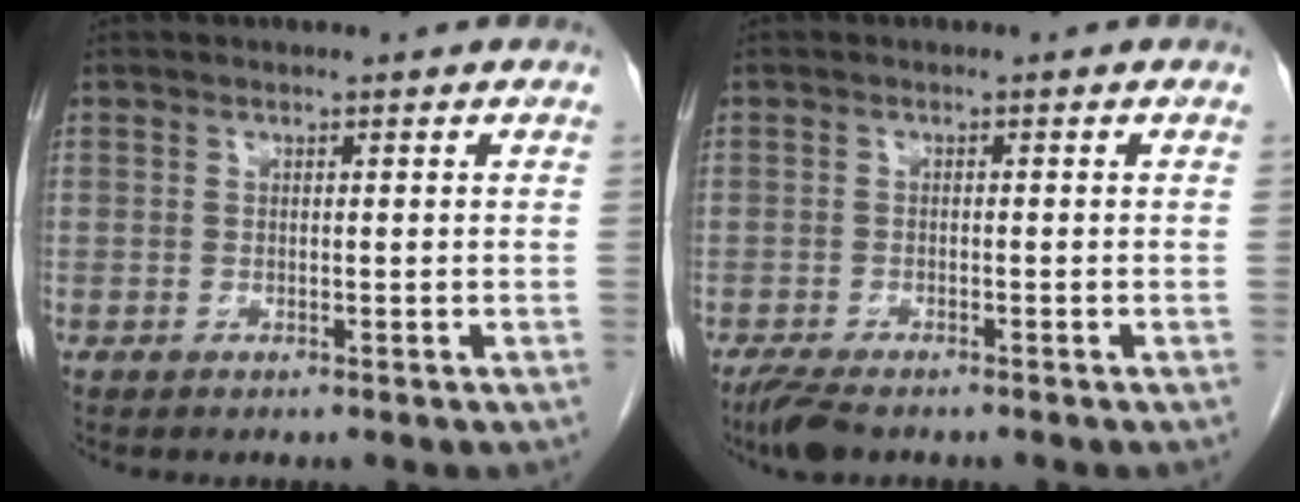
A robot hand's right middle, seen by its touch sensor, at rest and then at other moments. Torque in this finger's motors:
{"motor_torque": [0.42, -0.23, 0.03, 0.03]}